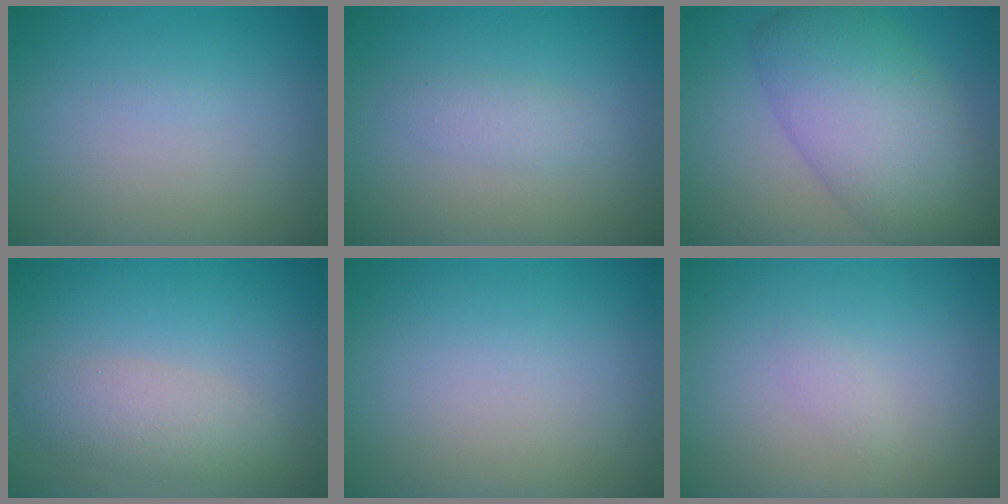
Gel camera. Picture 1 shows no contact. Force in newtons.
{"total": 1.5, "press": 1.5, "slide": 0.0}
{"total": 8.8, "press": 8.8, "slide": 0.5}
{"total": 2.9, "press": 2.9, "slide": 0.2}
{"total": 0.0}
{"total": 0.6, "press": 0.6, "slide": 0.1}